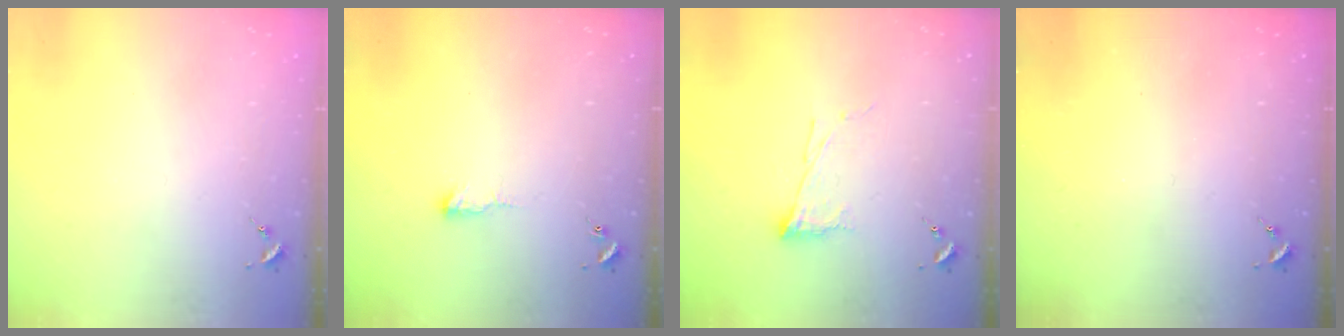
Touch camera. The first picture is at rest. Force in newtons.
{"total": 3.8, "press": 3.8, "slide": 0.8}
{"total": 7.2, "press": 7.2, "slide": 0.4}
{"total": 0.0}